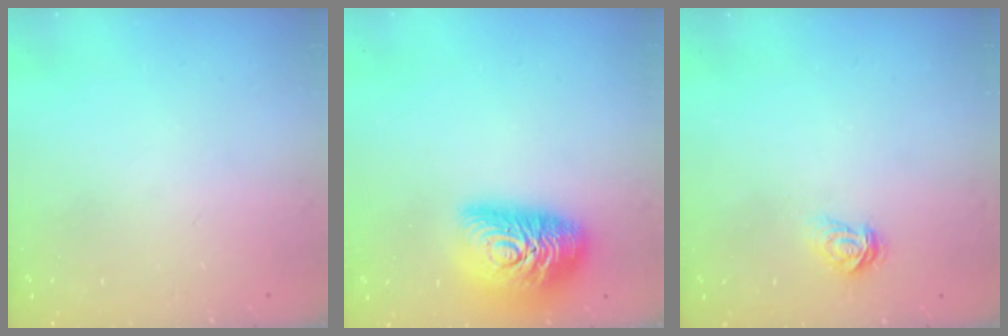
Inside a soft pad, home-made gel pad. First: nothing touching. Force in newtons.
{"total": 19.1, "press": 19.1, "slide": 1.2}
{"total": 3.5, "press": 3.5, "slide": 0.1}